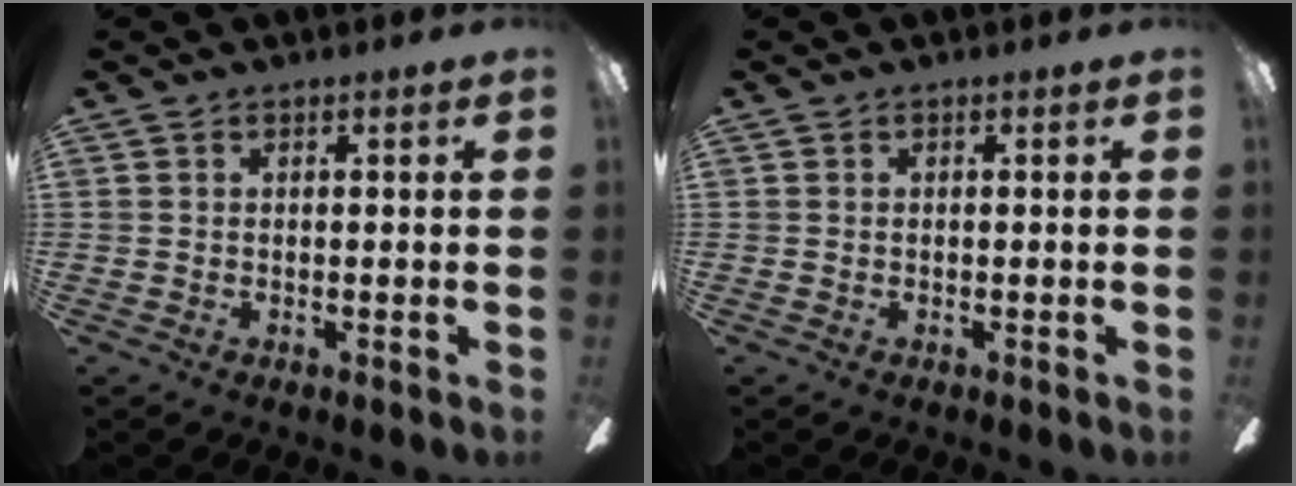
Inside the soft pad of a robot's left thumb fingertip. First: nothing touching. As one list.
[{"total": 0.0}]